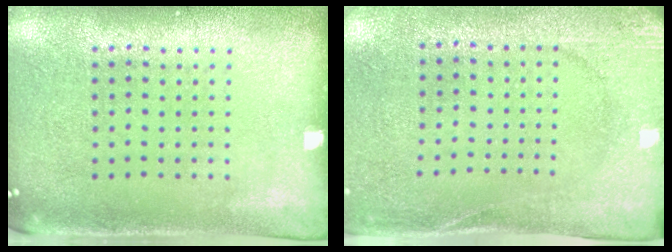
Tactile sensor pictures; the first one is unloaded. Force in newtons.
{"total": 2.7, "press": 2.3, "slide": 1.3}